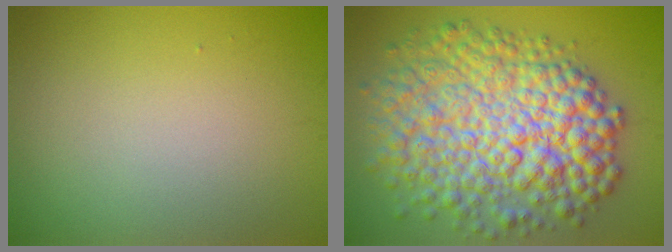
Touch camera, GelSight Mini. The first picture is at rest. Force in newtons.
{"total": 11.0, "press": 11.0, "slide": 0.1}